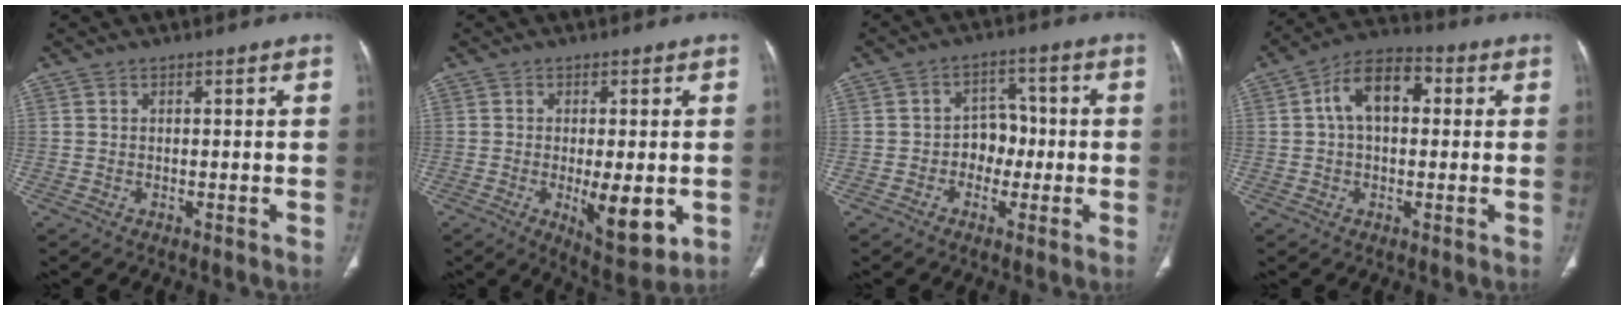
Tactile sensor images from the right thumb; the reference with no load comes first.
{"total": 9.4, "force": [-2.0, 3.3, 8.6], "torque": [-0.114, -0.022, -0.023]}
{"total": 5.8, "force": [-1.2, 4.7, 3.1], "torque": [-0.004, 0.024, -0.030]}
{"total": 10.2, "force": [1.7, 6.3, 7.9], "torque": [-0.123, 0.029, 0.020]}